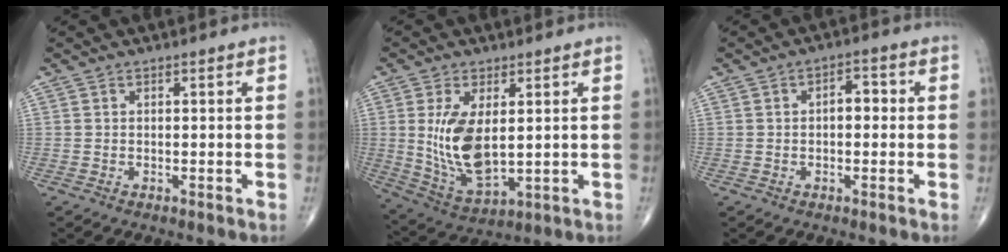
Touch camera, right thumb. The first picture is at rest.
{"total": 11.9, "force": [1.5, 5.8, 10.3], "torque": [-0.192, -0.021, 0.046]}
{"total": 3.5, "force": [0.1, 2.1, 2.8], "torque": [-0.023, 0.014, -0.005]}